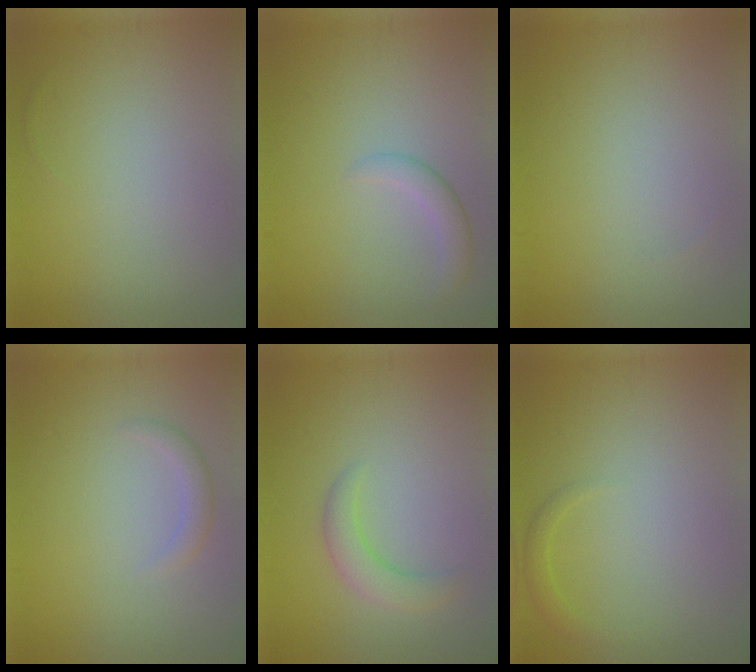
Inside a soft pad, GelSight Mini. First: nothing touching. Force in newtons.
{"total": 1.8, "press": 1.8, "slide": 0.0}
{"total": 0.0}
{"total": 1.4, "press": 1.4, "slide": 0.1}
{"total": 2.3, "press": 2.3, "slide": 0.4}
{"total": 1.2, "press": 1.1, "slide": 0.2}